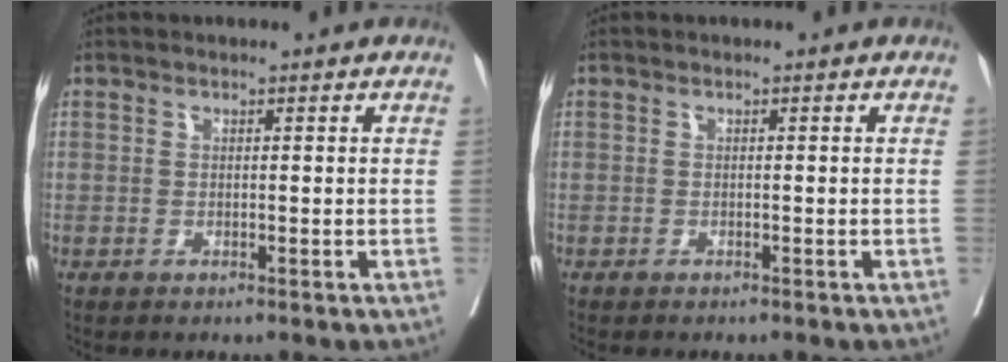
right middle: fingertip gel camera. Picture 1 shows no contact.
{"total": 1.4, "force": [-1.3, 0.3, 0.6], "torque": [-0.010, -0.003, -0.017]}